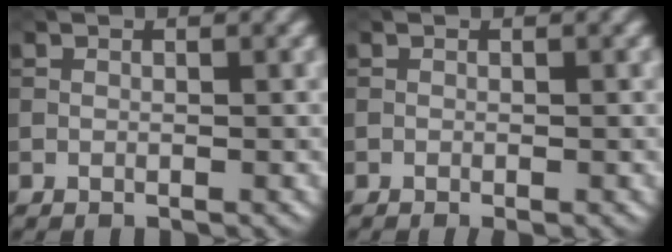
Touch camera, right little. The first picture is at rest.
{"total": 1.2, "force": [-0.4, 0.4, 1.1], "torque": [-0.018, -0.002, -0.009]}